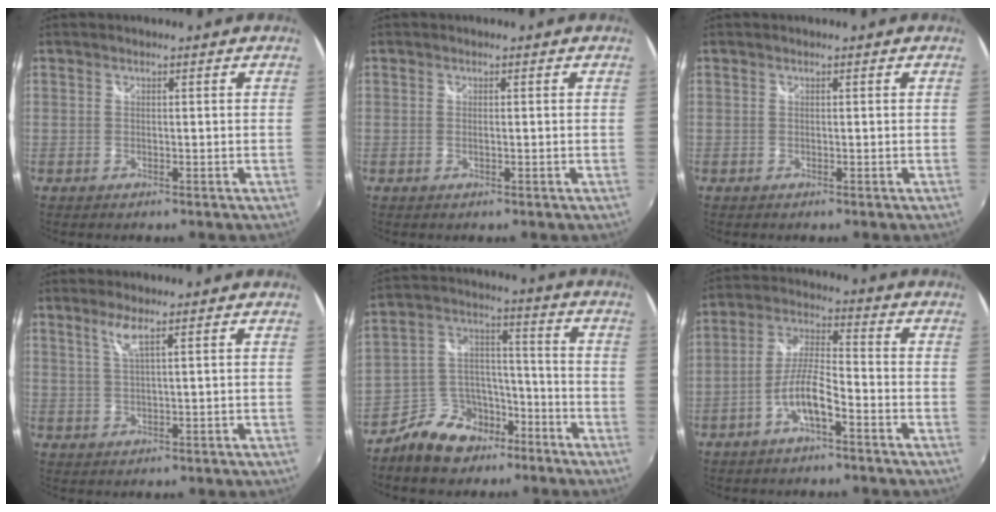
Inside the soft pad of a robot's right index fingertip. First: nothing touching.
{"total": 0.6, "force": [-0.1, 0.0, 0.6], "torque": [-0.011, 0.002, -0.002]}
{"total": 0.0}
{"total": 2.8, "force": [1.6, -0.3, 2.3], "torque": [-0.048, -0.003, 0.034]}
{"total": 11.5, "force": [-7.9, 7.1, 4.5], "torque": [-0.092, 0.044, -0.130]}
{"total": 7.2, "force": [-4.0, 1.4, 5.9], "torque": [-0.128, 0.010, -0.075]}